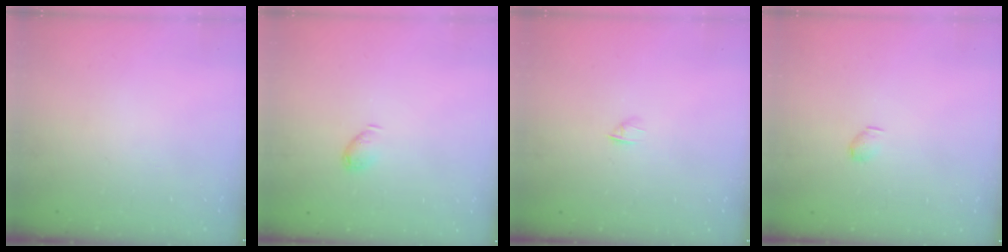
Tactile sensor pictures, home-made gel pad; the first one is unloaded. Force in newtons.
{"total": 4.8, "press": 4.7, "slide": 1.0}
{"total": 1.6, "press": 1.5, "slide": 0.4}
{"total": 3.1, "press": 3.0, "slide": 0.5}